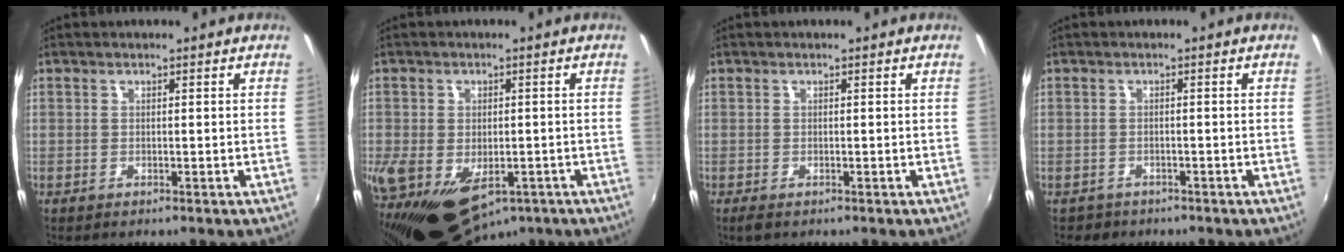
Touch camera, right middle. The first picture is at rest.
{"total": 16.6, "force": [-7.1, 9.8, 11.3], "torque": [-0.250, -0.059, -0.101]}
{"total": 1.0, "force": [-0.6, 0.4, 0.6], "torque": [-0.014, -0.005, -0.011]}
{"total": 2.1, "force": [-1.4, 1.5, 0.0], "torque": [-0.007, 0.001, -0.022]}